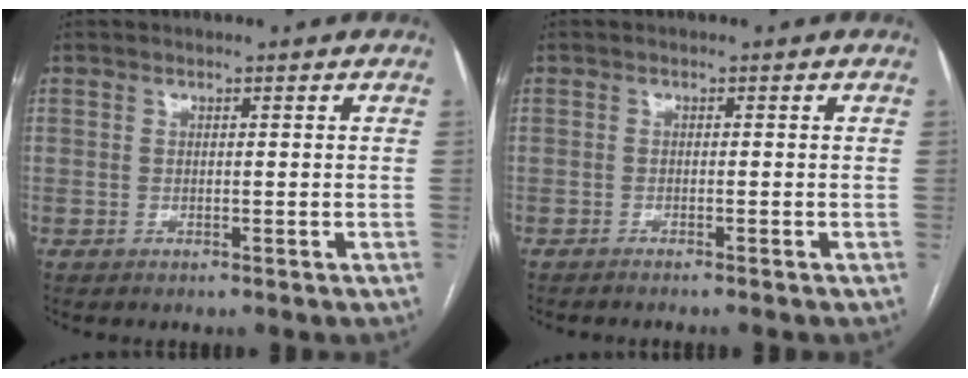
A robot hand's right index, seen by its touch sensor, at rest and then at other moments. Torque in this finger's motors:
{"motor_torque": [-0.09, -0.09, -0.02, 0.00]}